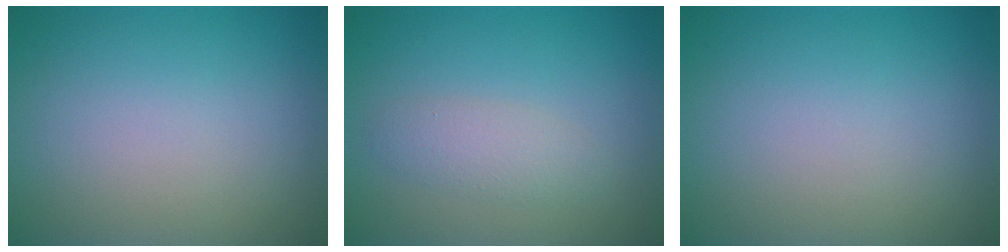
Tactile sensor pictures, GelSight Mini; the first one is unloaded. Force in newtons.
{"total": 2.0, "press": 2.0, "slide": 0.1}
{"total": 0.0}